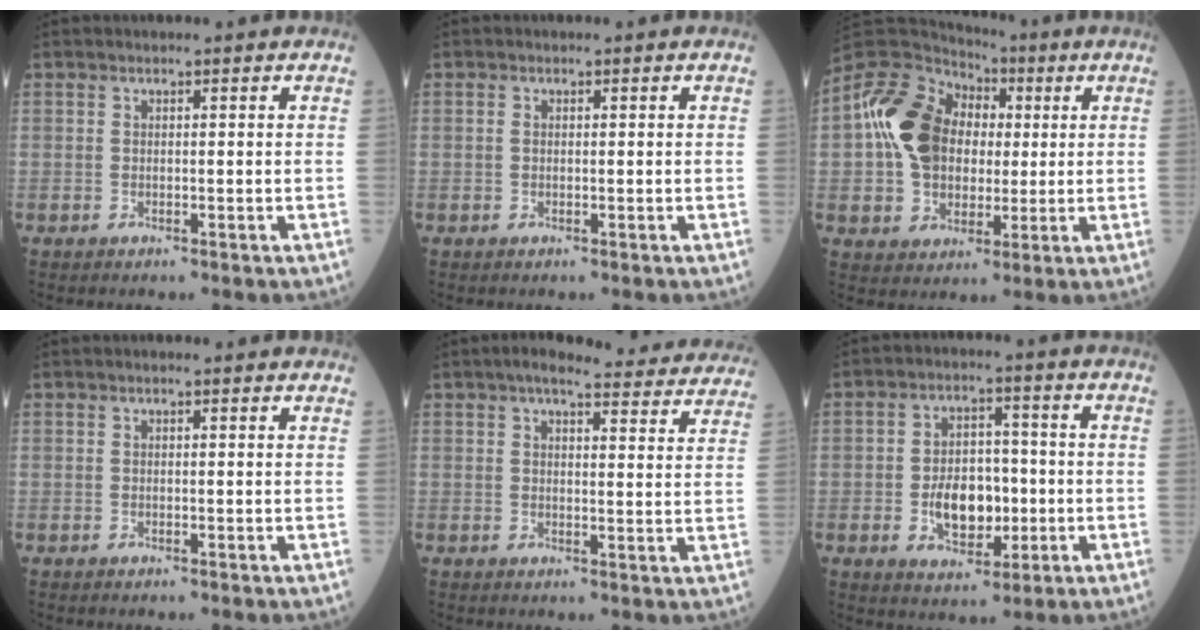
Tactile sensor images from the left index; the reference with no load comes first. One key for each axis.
{"total": 0.6, "fx": 0.0, "fy": 0.5, "fz": 0.4, "tx": -0.014, "ty": 0.004, "tz": 0.000}
{"total": 14.3, "fx": 1.4, "fy": 10.9, "fz": 9.0, "tx": -0.208, "ty": 0.040, "tz": 0.027}
{"total": 1.7, "fx": 1.4, "fy": 0.3, "fz": 0.9, "tx": -0.014, "ty": 0.013, "tz": 0.013}
{"total": 18.4, "fx": 16.9, "fy": 3.4, "fz": 6.6, "tx": -0.074, "ty": 0.001, "tz": 0.188}
{"total": 8.1, "fx": -1.6, "fy": 5.0, "fz": 6.1, "tx": -0.110, "ty": 0.007, "tz": -0.022}